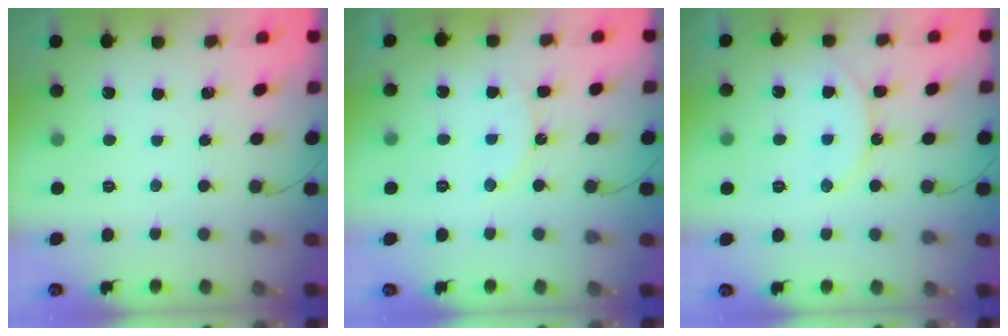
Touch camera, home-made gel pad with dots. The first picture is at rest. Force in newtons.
{"total": 8.9, "press": 8.8, "slide": 0.9}
{"total": 10.9, "press": 10.9, "slide": 1.2}